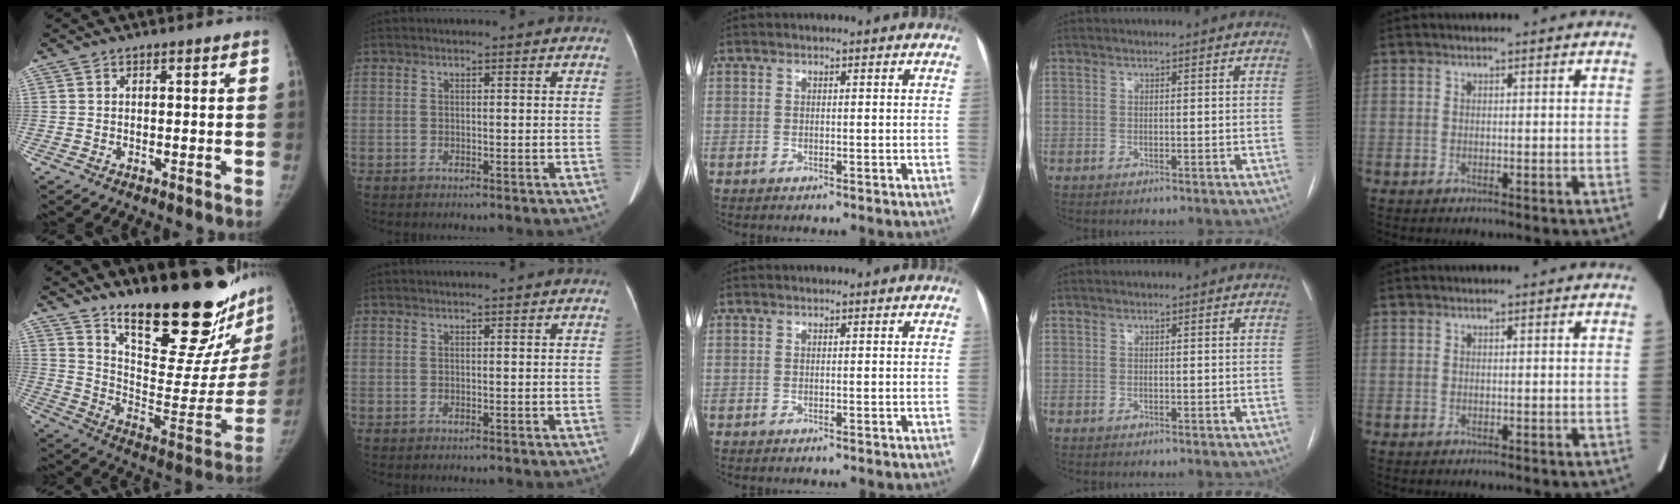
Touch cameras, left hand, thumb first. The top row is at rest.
{"thumb": {"total": 29.5, "force": [22.1, 7.8, 17.8], "torque": [-0.227, -0.140, 0.325]}, "index": {"total": 0.7, "force": [0.6, -0.1, 0.4], "torque": [-0.006, 0.010, 0.014]}}